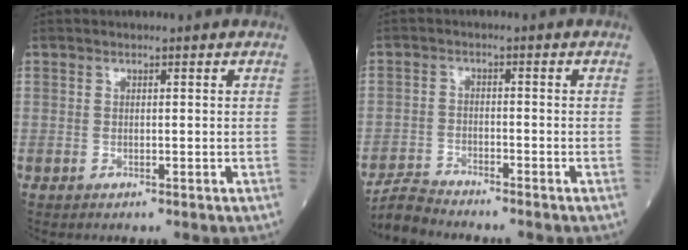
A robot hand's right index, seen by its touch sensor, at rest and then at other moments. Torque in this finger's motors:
{"motor_torque": [-0.23, -0.12, -0.49, -0.21]}